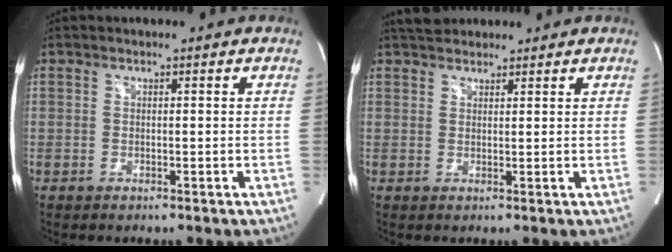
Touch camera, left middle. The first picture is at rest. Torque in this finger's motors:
{"motor_torque": [0.58, -0.51, -0.02, 0.00]}